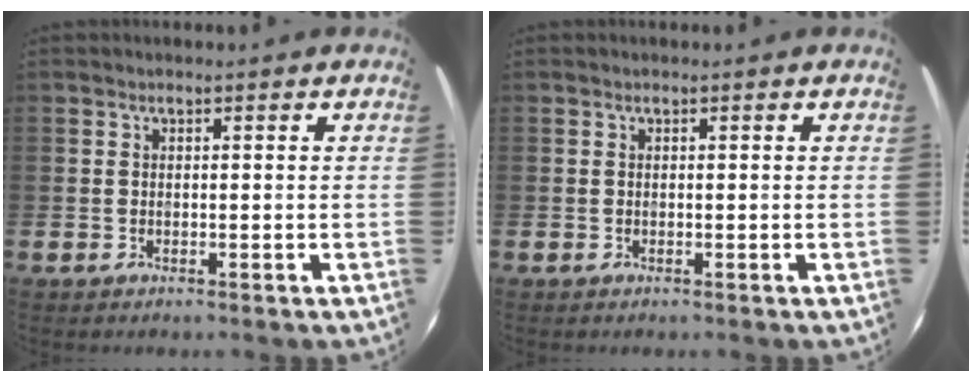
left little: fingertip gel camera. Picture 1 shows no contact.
{"total": 0.0}